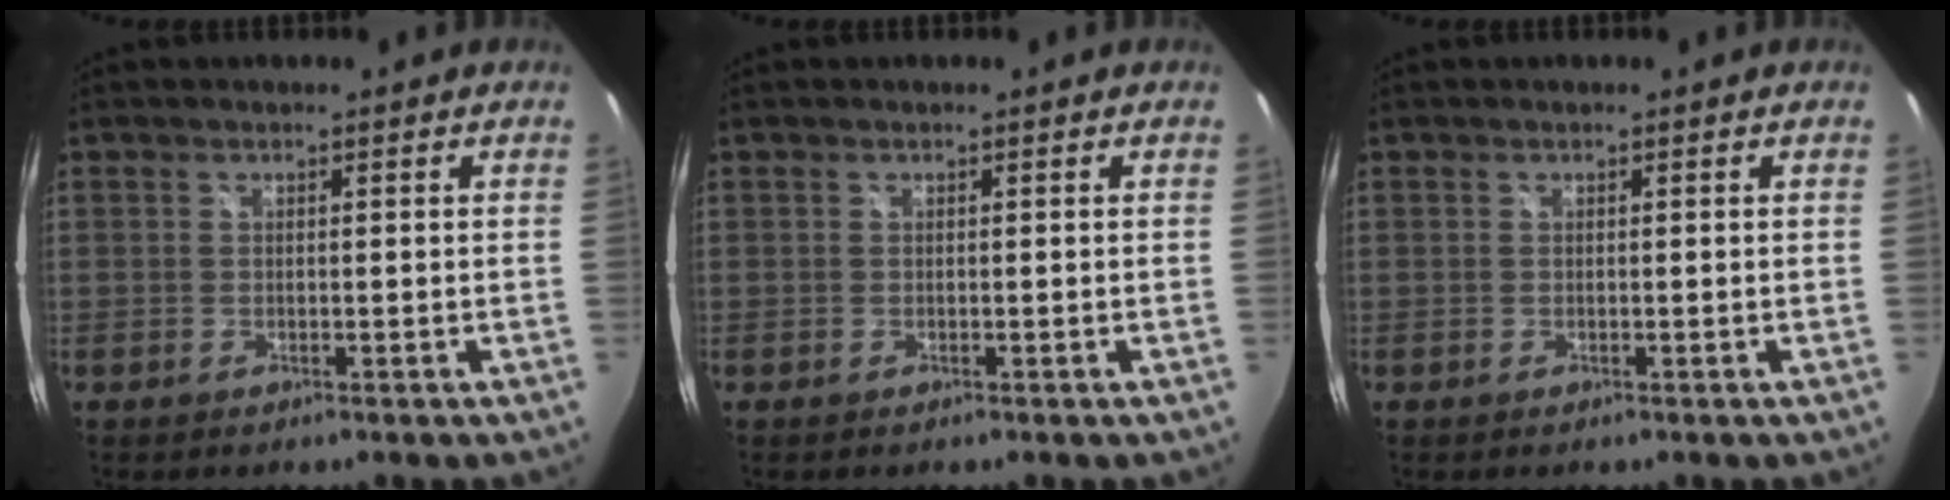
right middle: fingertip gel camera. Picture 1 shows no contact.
{"total": 0.0}
{"total": 0.0}